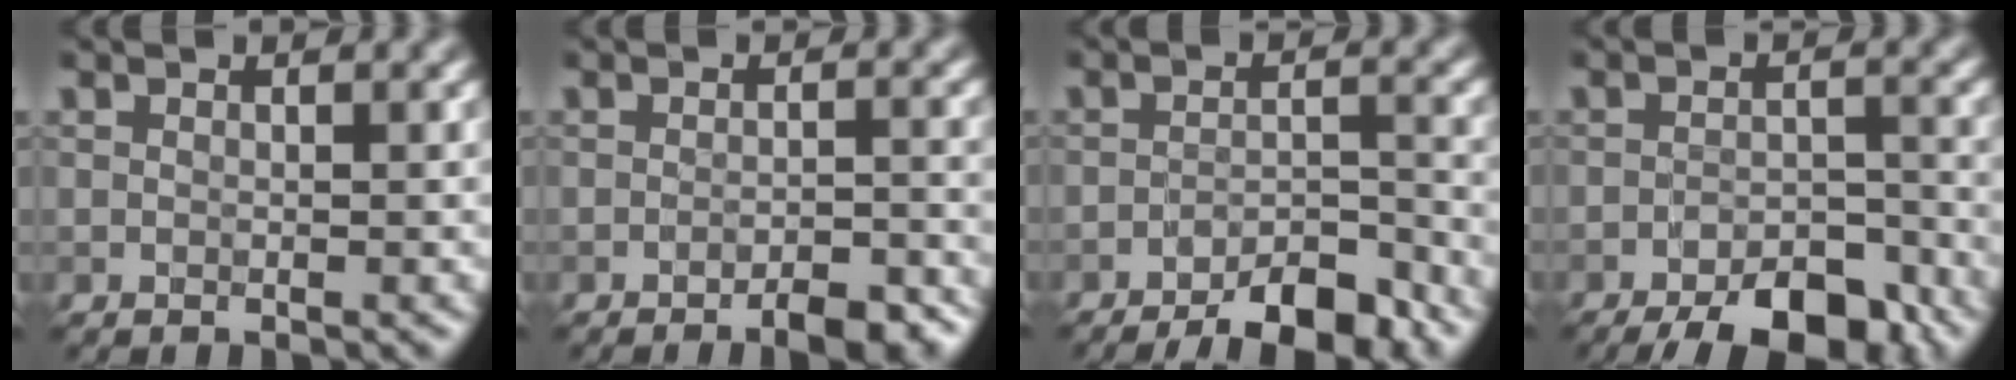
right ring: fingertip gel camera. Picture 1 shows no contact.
{"total": 3.5, "force": [-2.5, 0.7, 2.4], "torque": [-0.035, 0.000, -0.037]}
{"total": 7.1, "force": [-5.5, 1.7, 4.2], "torque": [-0.057, 0.002, -0.084]}
{"total": 8.6, "force": [-6.5, 2.9, 4.8], "torque": [-0.059, -0.013, -0.093]}